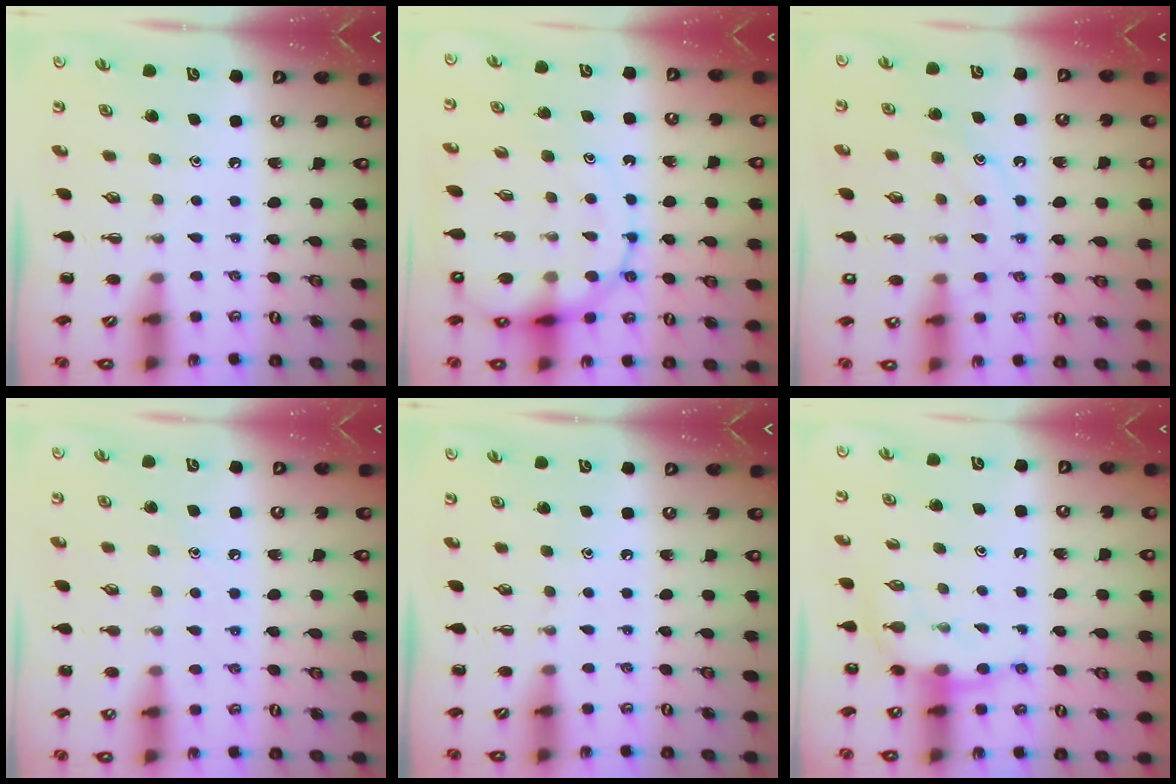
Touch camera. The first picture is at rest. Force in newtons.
{"total": 16.7, "press": 16.2, "slide": 4.1}
{"total": 13.0, "press": 13.0, "slide": 0.9}
{"total": 6.7, "press": 6.3, "slide": 2.1}
{"total": 0.0}
{"total": 7.5, "press": 7.5, "slide": 0.7}